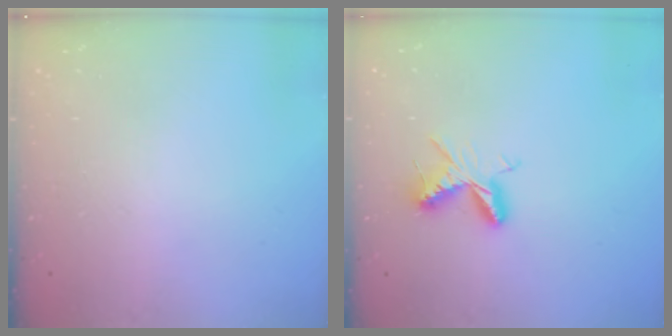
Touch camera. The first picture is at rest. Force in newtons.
{"total": 6.2, "press": 6.2, "slide": 0.7}